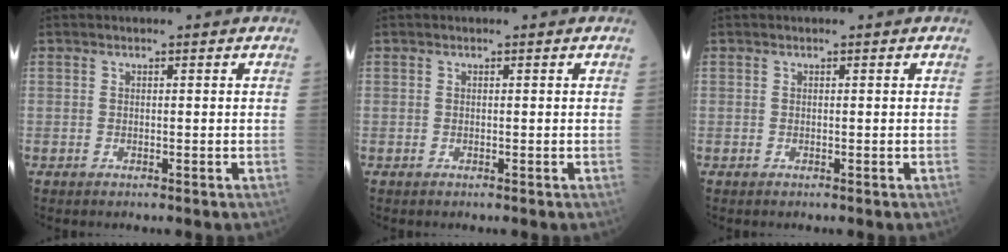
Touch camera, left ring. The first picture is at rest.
{"total": 0.0}
{"total": 0.0}